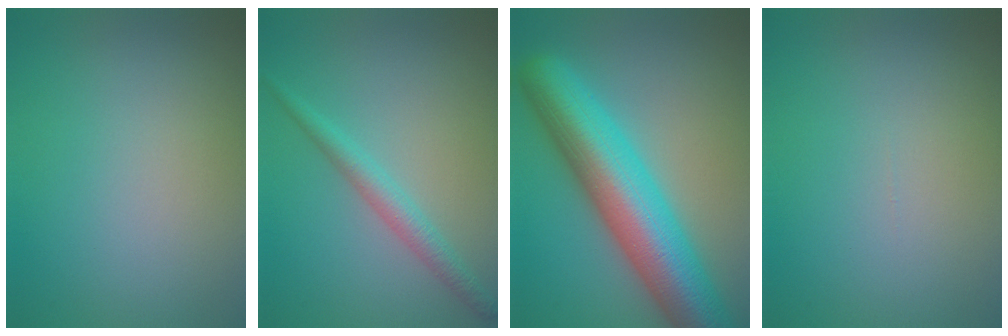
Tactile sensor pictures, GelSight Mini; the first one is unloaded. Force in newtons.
{"total": 2.4, "press": 2.4, "slide": 0.0}
{"total": 11.8, "press": 11.8, "slide": 0.3}
{"total": 0.0}